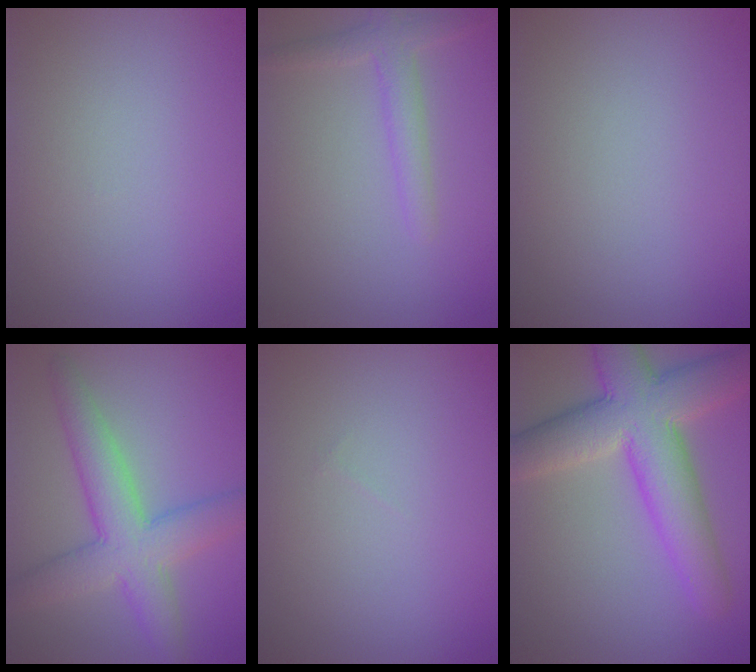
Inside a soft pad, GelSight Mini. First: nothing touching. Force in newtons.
{"total": 2.3, "press": 2.3, "slide": 0.2}
{"total": 0.0}
{"total": 6.2, "press": 6.2, "slide": 0.2}
{"total": 0.0}
{"total": 8.9, "press": 8.9, "slide": 0.3}